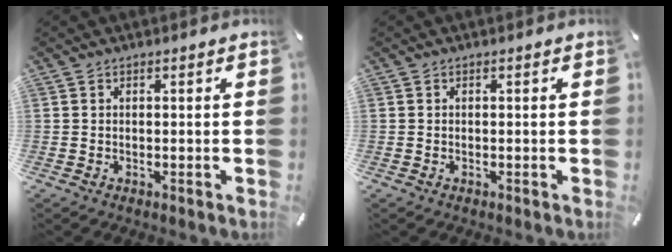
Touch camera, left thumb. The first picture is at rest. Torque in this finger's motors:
{"motor_torque": [-0.23, 0.09, -0.09, 0.01, 0.01]}